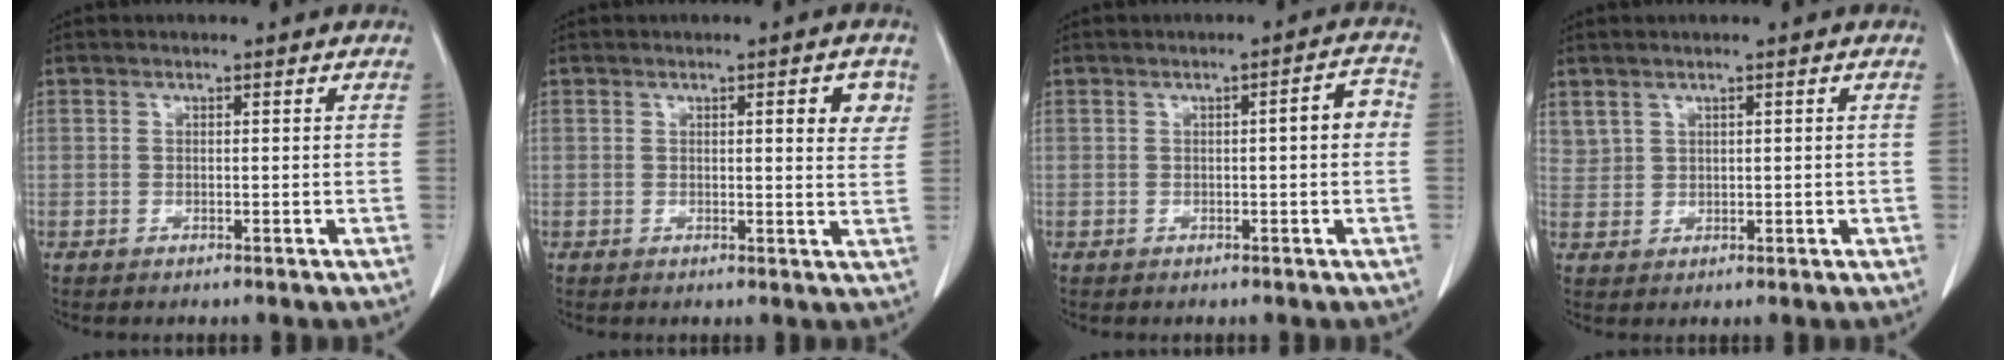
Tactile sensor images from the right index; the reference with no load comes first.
{"total": 4.1, "force": [1.6, 0.9, 3.7], "torque": [-0.041, -0.004, 0.017]}
{"total": 3.5, "force": [0.0, 0.6, 3.4], "torque": [-0.041, 0.011, -0.003]}
{"total": 2.3, "force": [1.7, 1.4, 0.6], "torque": [-0.012, 0.007, 0.043]}